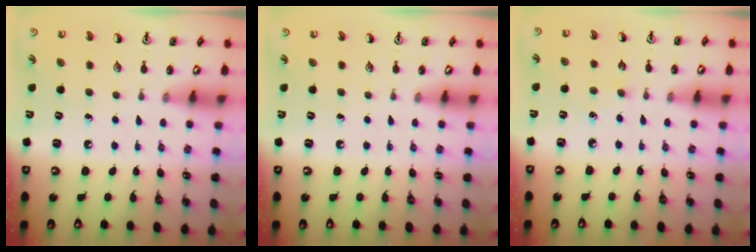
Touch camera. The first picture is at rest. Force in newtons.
{"total": 0.0}
{"total": 2.6, "press": 2.5, "slide": 0.3}